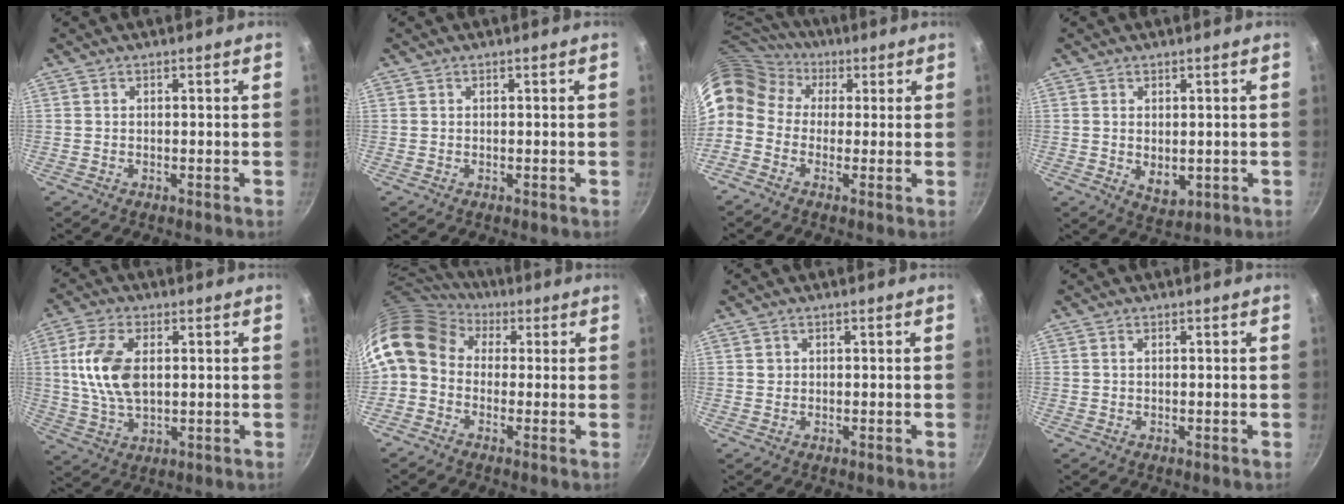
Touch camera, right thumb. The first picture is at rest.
{"total": 0.0}
{"total": 13.4, "force": [2.8, 11.2, 6.9], "torque": [-0.148, 0.038, 0.025]}
{"total": 5.0, "force": [0.2, 3.3, 3.8], "torque": [-0.052, -0.015, 0.012]}
{"total": 11.5, "force": [1.8, 6.5, 9.3], "torque": [-0.177, -0.001, 0.034]}
{"total": 13.4, "force": [2.2, 10.5, 8.1], "torque": [-0.151, 0.032, 0.017]}
{"total": 0.8, "force": [0.3, 0.8, 0.2], "torque": [0.003, 0.004, 0.003]}
{"total": 0.5, "force": [0.2, 0.3, 0.3], "torque": [-0.006, 0.001, 0.003]}